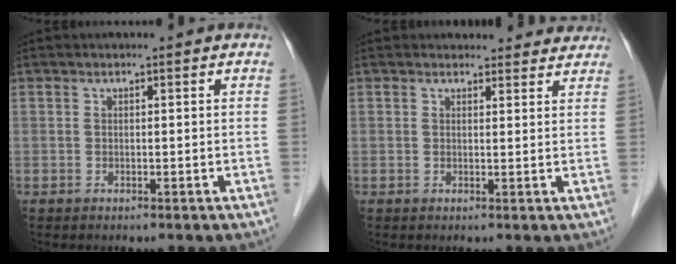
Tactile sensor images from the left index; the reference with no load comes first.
{"total": 6.7, "force": [6.3, 2.2, 0.3], "torque": [0.021, 0.006, 0.052]}